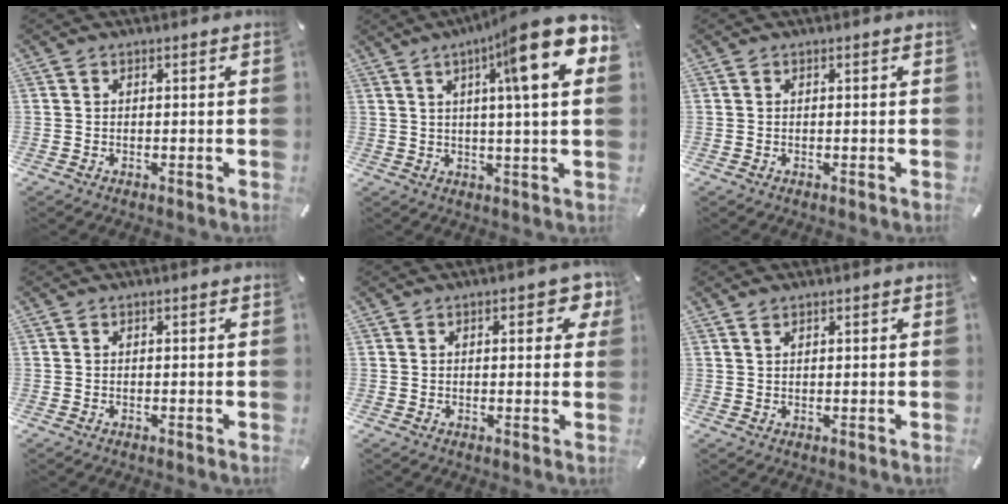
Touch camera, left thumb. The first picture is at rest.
{"total": 16.6, "force": [7.4, 0.8, 14.8], "torque": [-0.234, -0.041, 0.099]}
{"total": 0.0}
{"total": 0.0}
{"total": 4.4, "force": [1.7, 2.6, 3.2], "torque": [-0.034, 0.001, 0.023]}
{"total": 1.3, "force": [0.9, 0.6, 0.8], "torque": [-0.017, 0.000, 0.015]}